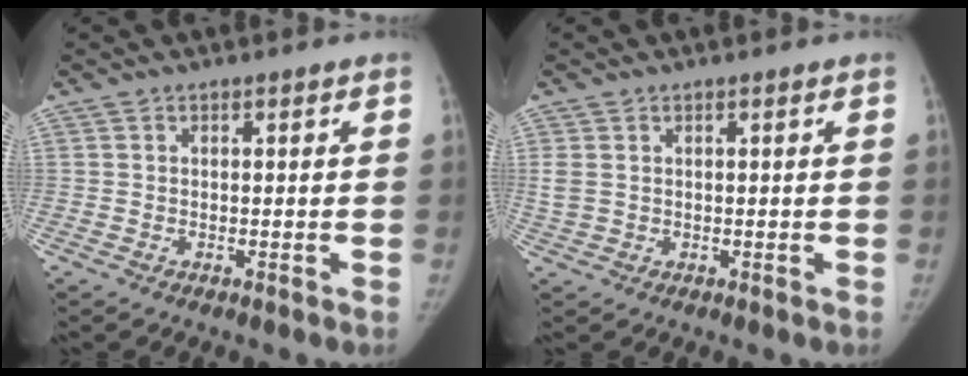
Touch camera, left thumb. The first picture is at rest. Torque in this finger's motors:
{"motor_torque": [0.22, -0.03, 0.53, 0.41, -0.01]}